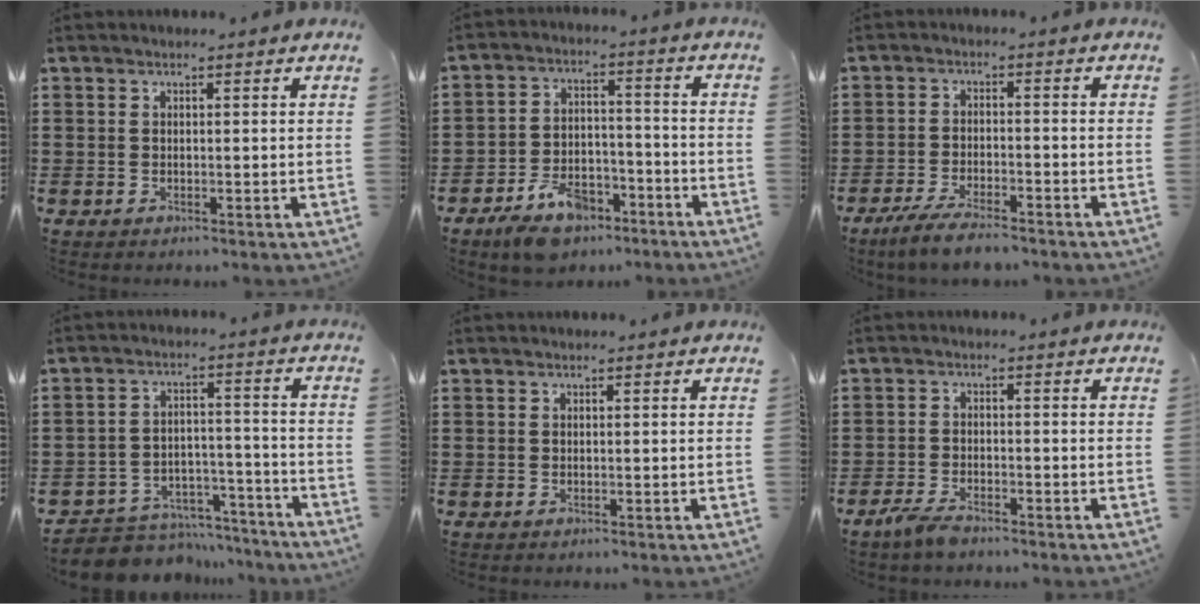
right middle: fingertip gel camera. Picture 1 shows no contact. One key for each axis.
{"total": 7.4, "fx": -6.0, "fy": 3.2, "fz": 2.9, "tx": -0.057, "ty": 0.018, "tz": -0.115}
{"total": 4.9, "fx": -4.3, "fy": 0.7, "fz": 2.4, "tx": -0.058, "ty": -0.006, "tz": -0.086}
{"total": 6.1, "fx": -5.7, "fy": 2.0, "fz": 0.4, "tx": -0.007, "ty": 0.024, "tz": -0.114}
{"total": 0.0}
{"total": 3.0, "fx": -2.4, "fy": 0.9, "fz": 1.6, "tx": -0.049, "ty": -0.003, "tz": -0.053}